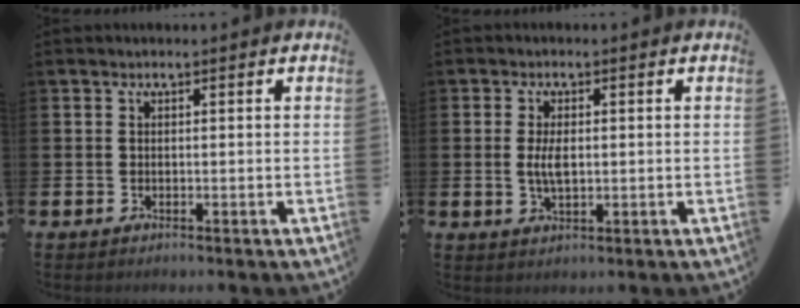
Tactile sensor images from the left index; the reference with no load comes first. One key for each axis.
{"total": 3.5, "fx": 0.1, "fy": 1.6, "fz": 3.1, "tx": -0.052, "ty": 0.003, "tz": -0.002}